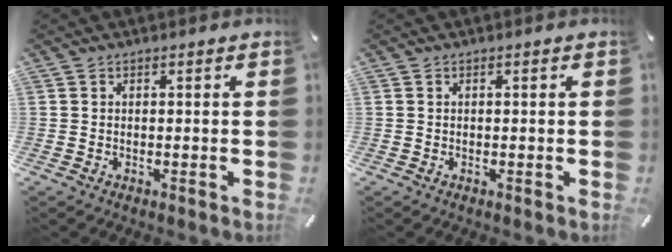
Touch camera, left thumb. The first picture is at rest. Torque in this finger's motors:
{"motor_torque": [0.00, 0.00, -0.04, 0.04, 0.00]}